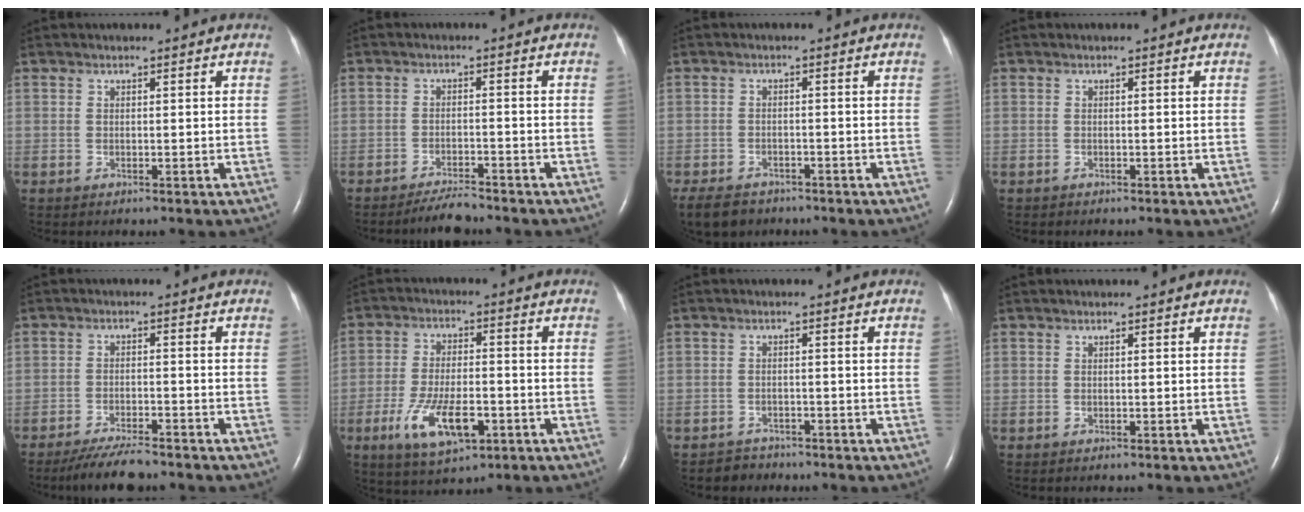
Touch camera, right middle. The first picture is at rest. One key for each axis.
{"total": 3.6, "fx": -3.4, "fy": 0.2, "fz": 1.1, "tx": -0.026, "ty": -0.014, "tz": -0.059}
{"total": 7.3, "fx": -5.5, "fy": 4.1, "fz": 2.5, "tx": -0.048, "ty": -0.006, "tz": -0.085}
{"total": 0.0}
{"total": 6.7, "fx": -5.9, "fy": 0.9, "fz": 3.0, "tx": -0.056, "ty": -0.019, "tz": -0.101}
{"total": 10.1, "fx": -4.2, "fy": 3.6, "fz": 8.4, "tx": -0.170, "ty": -0.011, "tz": -0.067}
{"total": 2.3, "fx": -1.9, "fy": 1.2, "fz": -0.7, "tx": 0.006, "ty": 0.004, "tz": -0.031}
{"total": 0.0}